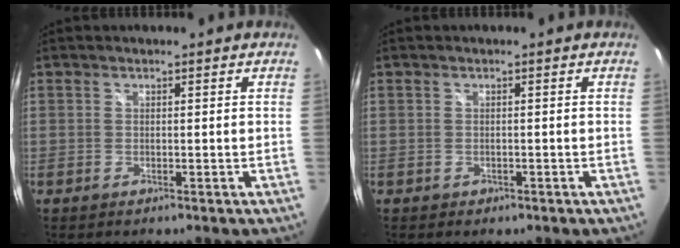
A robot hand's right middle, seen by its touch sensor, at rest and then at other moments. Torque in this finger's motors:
{"motor_torque": [-0.39, -0.14, 0.00, 0.00]}